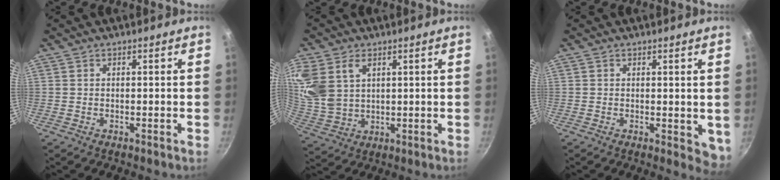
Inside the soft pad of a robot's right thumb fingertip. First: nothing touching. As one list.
[{"total": 14.6, "force": [5.6, 10.4, 8.6], "torque": [-0.194, -0.003, 0.127]}, {"total": 4.2, "force": [0.4, 2.4, 3.4], "torque": [-0.037, -0.008, 0.006]}]